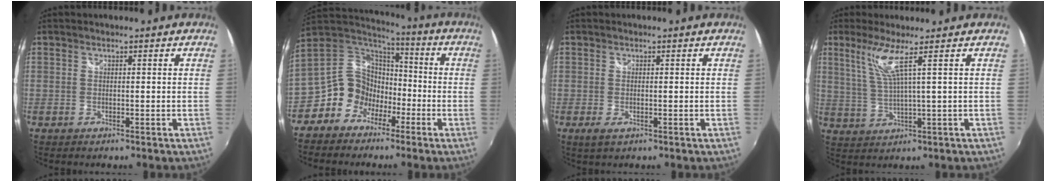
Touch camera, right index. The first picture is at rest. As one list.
[{"total": 12.7, "force": [-5.6, 10.6, 4.3], "torque": [-0.094, 0.037, -0.106]}, {"total": 2.0, "force": [-0.6, 0.9, 1.7], "torque": [-0.033, -0.008, -0.006]}, {"total": 5.6, "force": [2.9, -1.0, 4.6], "torque": [-0.092, -0.010, 0.066]}]